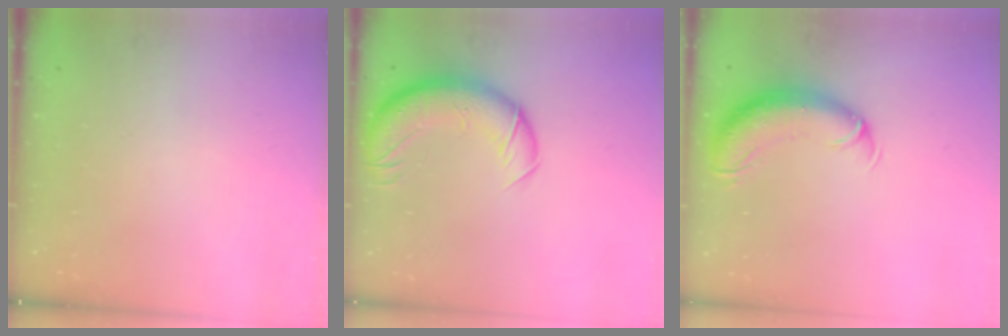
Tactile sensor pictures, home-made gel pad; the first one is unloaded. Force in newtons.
{"total": 13.3, "press": 12.8, "slide": 3.6}
{"total": 11.9, "press": 11.6, "slide": 2.7}